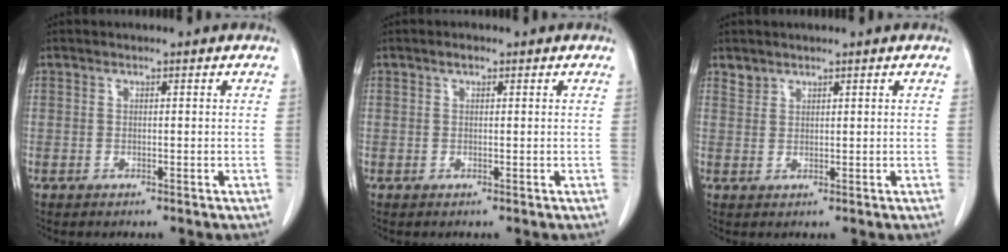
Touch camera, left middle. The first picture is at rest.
{"total": 0.9, "force": [0.6, 0.4, 0.5], "torque": [-0.010, 0.003, 0.008]}
{"total": 1.5, "force": [1.4, 0.6, -0.2], "torque": [0.006, 0.003, 0.027]}